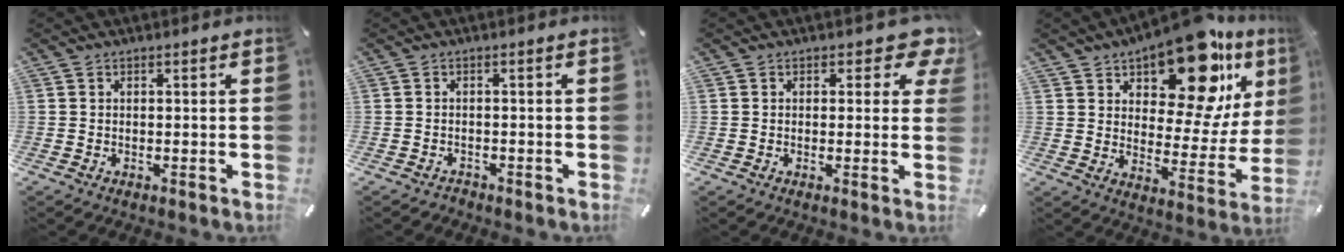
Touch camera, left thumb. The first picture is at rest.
{"total": 1.1, "force": [-1.0, 0.4, 0.2], "torque": [-0.006, 0.004, -0.023]}
{"total": 6.1, "force": [3.1, 3.7, 3.8], "torque": [-0.026, -0.025, 0.046]}
{"total": 20.1, "force": [14.5, 8.8, 10.8], "torque": [-0.149, -0.116, 0.242]}